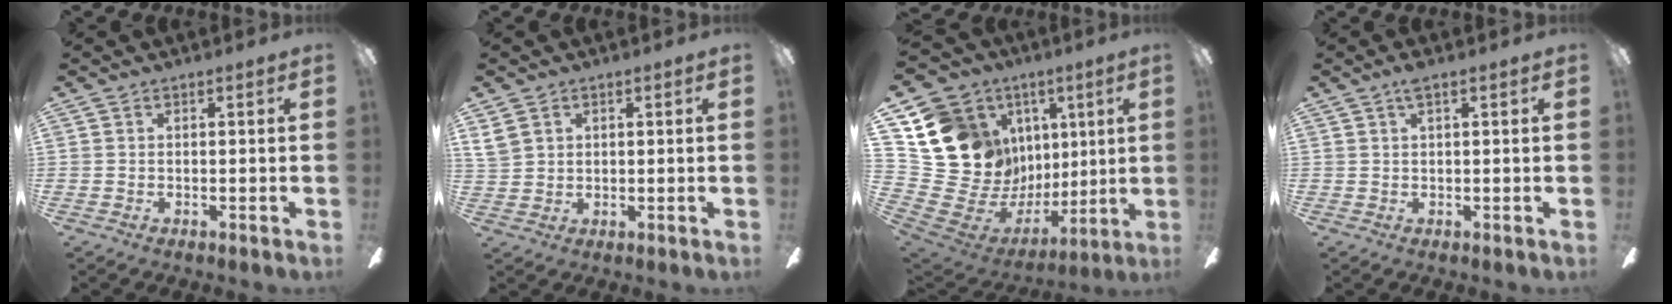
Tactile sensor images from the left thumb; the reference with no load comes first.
{"total": 3.8, "force": [2.2, 2.7, 1.6], "torque": [-0.035, 0.005, 0.045]}
{"total": 18.7, "force": [5.9, 16.3, 7.1], "torque": [-0.173, -0.056, 0.155]}
{"total": 2.6, "force": [1.6, 0.5, 2.0], "torque": [-0.036, 0.000, 0.025]}